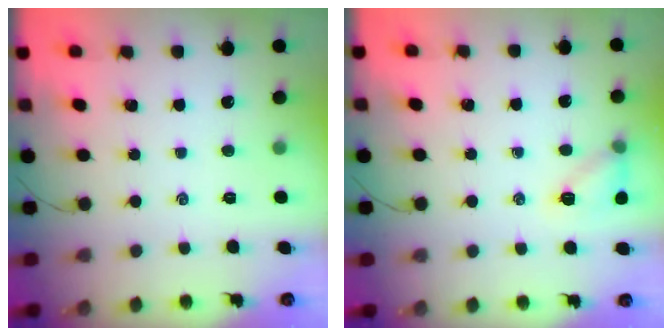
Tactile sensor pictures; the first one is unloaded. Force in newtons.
{"total": 9.9, "press": 9.7, "slide": 1.9}